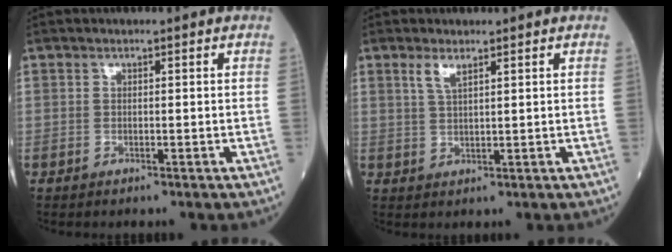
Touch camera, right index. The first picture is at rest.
{"total": 2.4, "force": [1.6, 0.4, 1.8], "torque": [-0.043, -0.001, 0.033]}